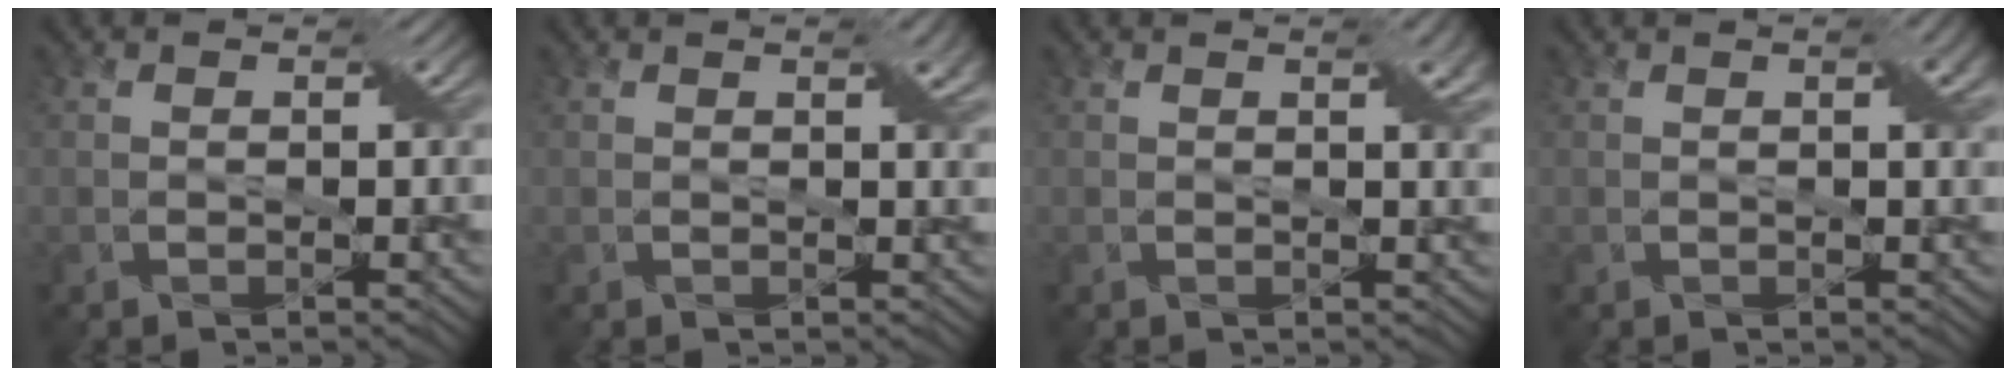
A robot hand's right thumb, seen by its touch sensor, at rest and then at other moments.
{"total": 2.2, "force": [1.1, 0.5, 1.9], "torque": [-0.026, 0.002, 0.019]}
{"total": 2.5, "force": [1.2, 0.6, 2.2], "torque": [-0.032, 0.003, 0.020]}
{"total": 2.4, "force": [1.0, 0.5, 2.2], "torque": [-0.031, 0.006, 0.016]}